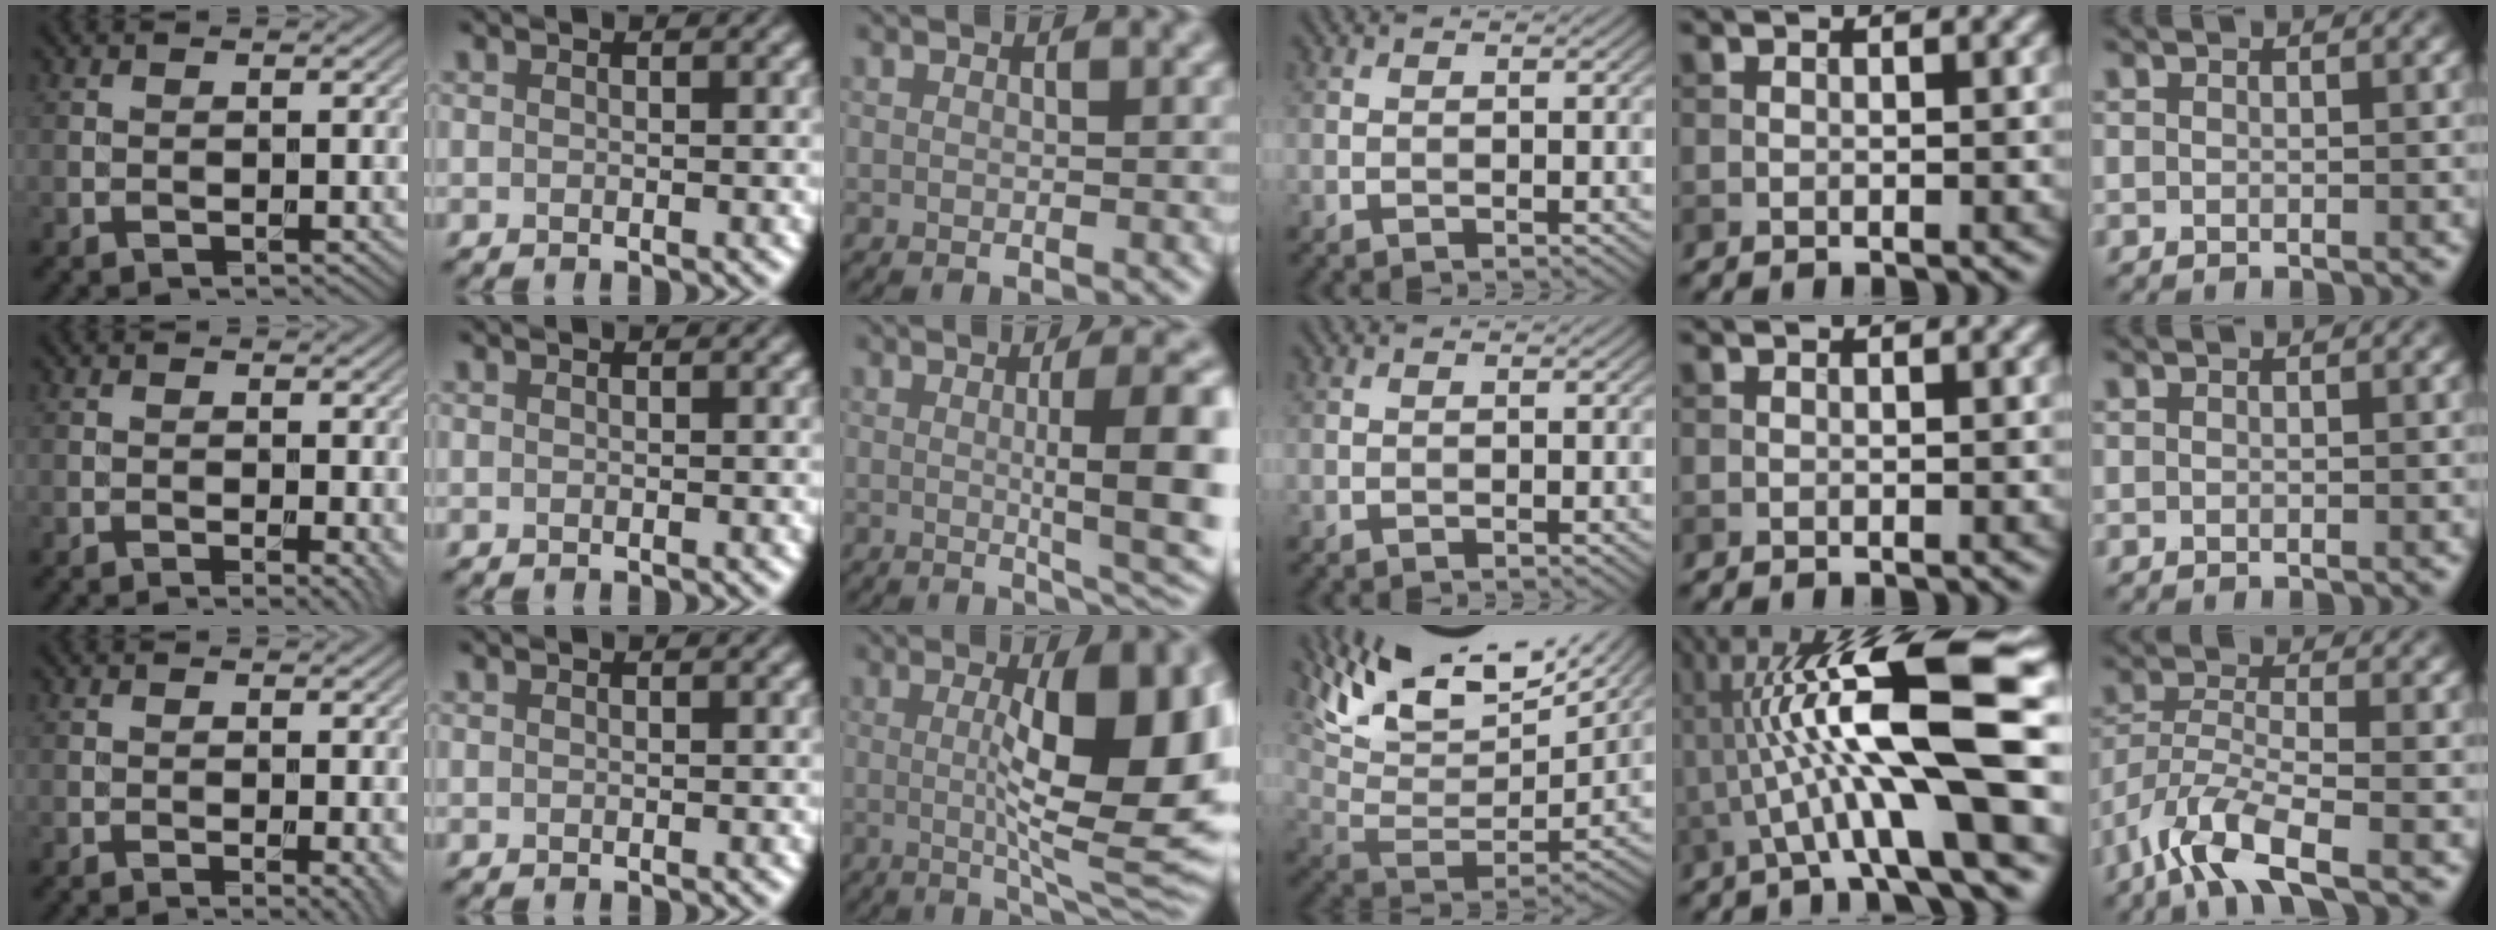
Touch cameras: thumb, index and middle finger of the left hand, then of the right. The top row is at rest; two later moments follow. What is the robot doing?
{"motion": "unscrew", "object": "dispenser bottle"}